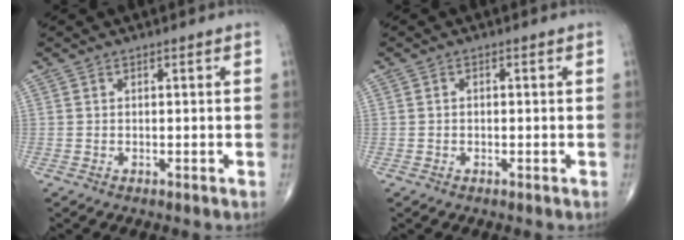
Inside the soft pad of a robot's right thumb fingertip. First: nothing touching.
{"total": 0.6, "force": [-0.1, 0.5, 0.4], "torque": [-0.008, 0.002, -0.004]}